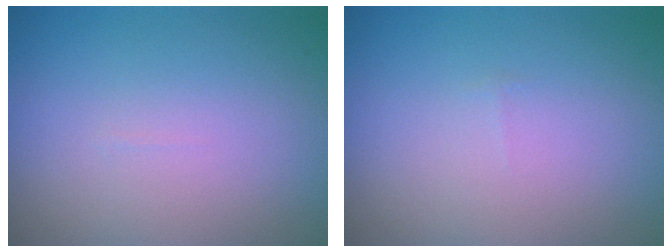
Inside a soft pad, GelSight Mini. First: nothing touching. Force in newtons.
{"total": 0.0}